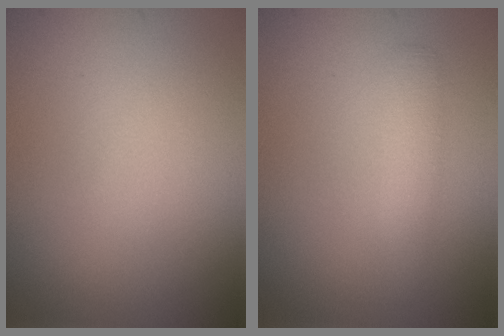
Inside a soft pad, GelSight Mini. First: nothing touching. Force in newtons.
{"total": 1.9, "press": 1.9, "slide": 0.1}